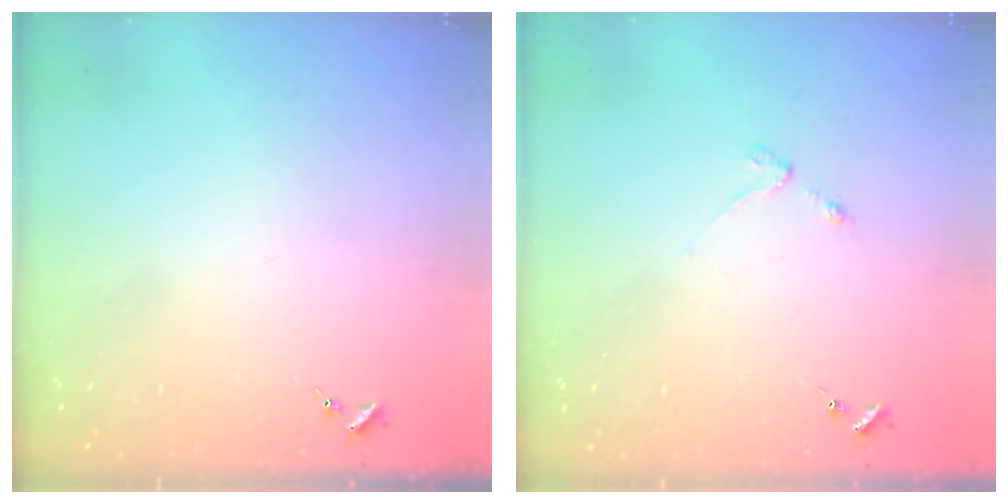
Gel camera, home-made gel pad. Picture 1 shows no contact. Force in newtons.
{"total": 3.0, "press": 2.9, "slide": 0.5}